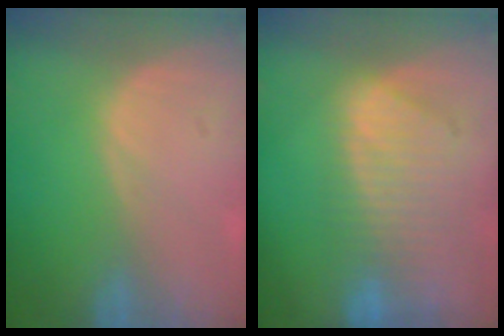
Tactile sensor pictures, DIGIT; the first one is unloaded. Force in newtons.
{"total": 9.2, "press": 8.1, "slide": 4.5}